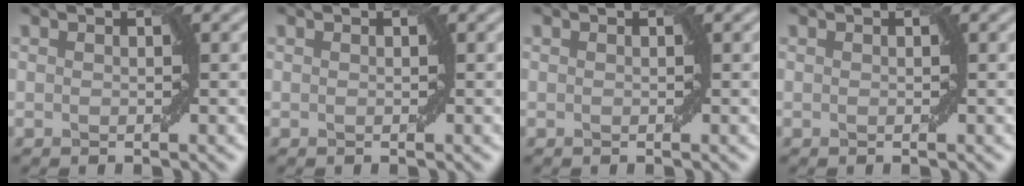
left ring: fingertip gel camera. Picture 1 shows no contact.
{"total": 0.0}
{"total": 0.0}
{"total": 0.0}